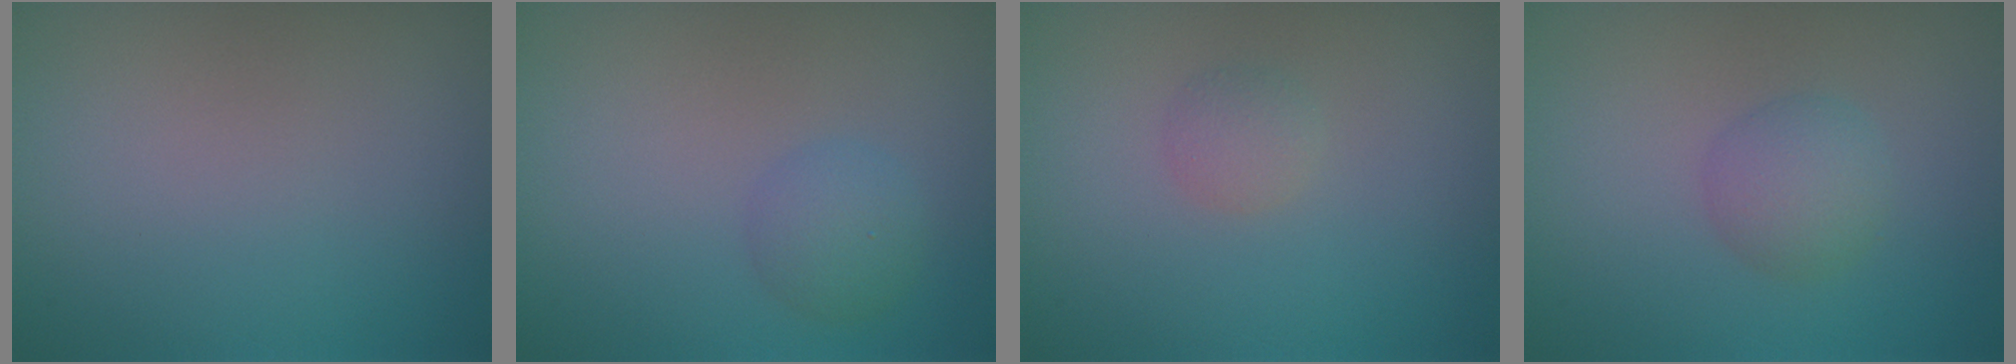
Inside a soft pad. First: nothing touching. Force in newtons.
{"total": 2.0, "press": 2.0, "slide": 0.1}
{"total": 1.1, "press": 1.1, "slide": 0.1}
{"total": 2.5, "press": 2.5, "slide": 0.1}